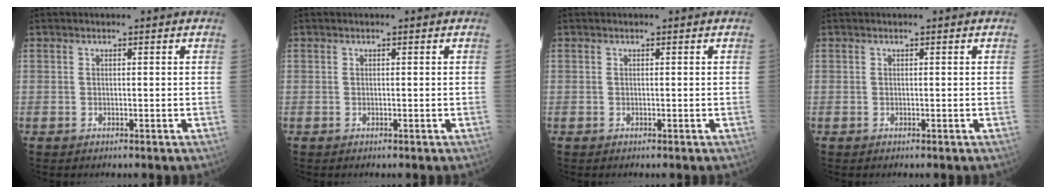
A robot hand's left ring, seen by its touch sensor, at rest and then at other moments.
{"total": 0.0}
{"total": 0.0}
{"total": 0.0}